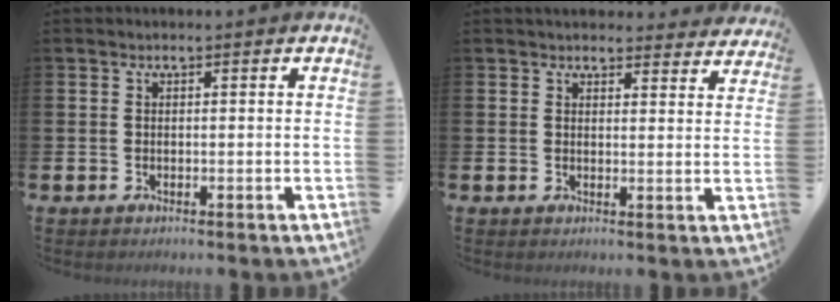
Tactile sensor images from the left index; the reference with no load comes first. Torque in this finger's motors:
{"motor_torque": [-0.92, -1.21, 0.09, 0.04]}